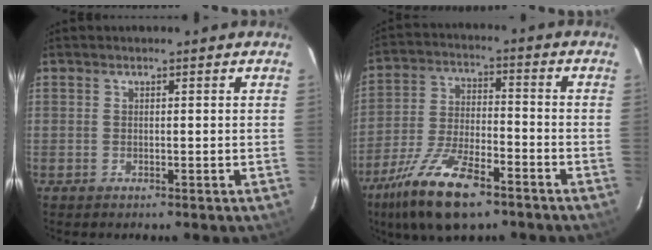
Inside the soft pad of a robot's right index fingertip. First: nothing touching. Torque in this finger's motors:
{"motor_torque": [1.28, -0.86, 0.40, 0.15]}